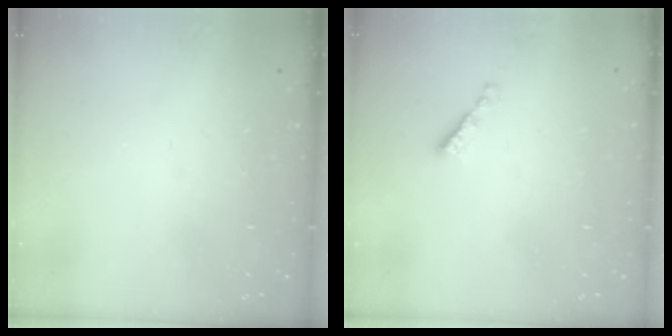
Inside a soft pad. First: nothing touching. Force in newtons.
{"total": 2.1, "press": 2.0, "slide": 0.7}